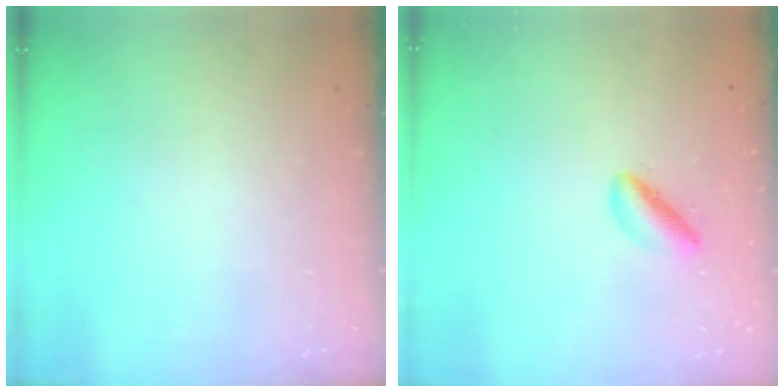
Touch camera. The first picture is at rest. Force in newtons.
{"total": 3.5, "press": 3.4, "slide": 0.7}